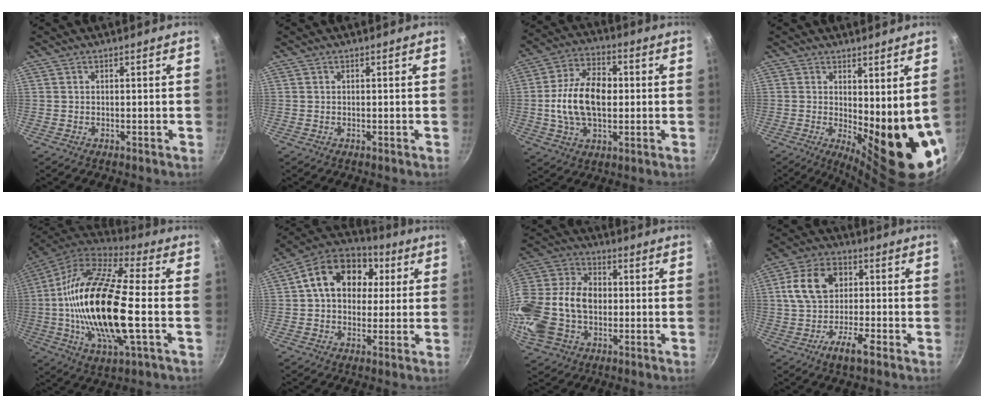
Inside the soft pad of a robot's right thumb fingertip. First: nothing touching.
{"total": 0.0}
{"total": 15.1, "force": [-0.1, 9.7, 11.6], "torque": [-0.184, 0.022, -0.010]}
{"total": 12.2, "force": [0.6, 4.0, 11.5], "torque": [-0.126, -0.027, 0.021]}
{"total": 26.3, "force": [-2.2, 9.6, 24.3], "torque": [-0.479, 0.019, -0.058]}
{"total": 16.6, "force": [3.6, 12.4, 10.3], "torque": [-0.147, 0.025, 0.042]}
{"total": 22.4, "force": [-1.5, 16.5, 15.1], "torque": [-0.317, 0.043, -0.025]}
{"total": 11.8, "force": [-2.3, 7.6, 8.8], "torque": [-0.138, 0.032, -0.059]}